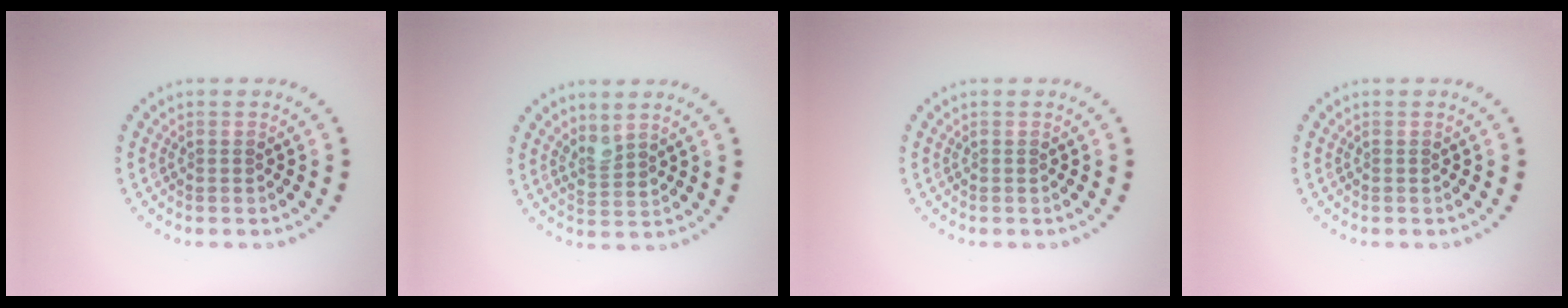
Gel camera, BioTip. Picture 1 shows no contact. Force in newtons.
{"total": 1.8, "press": 1.4, "slide": 1.1}
{"total": 0.0}
{"total": 0.0}